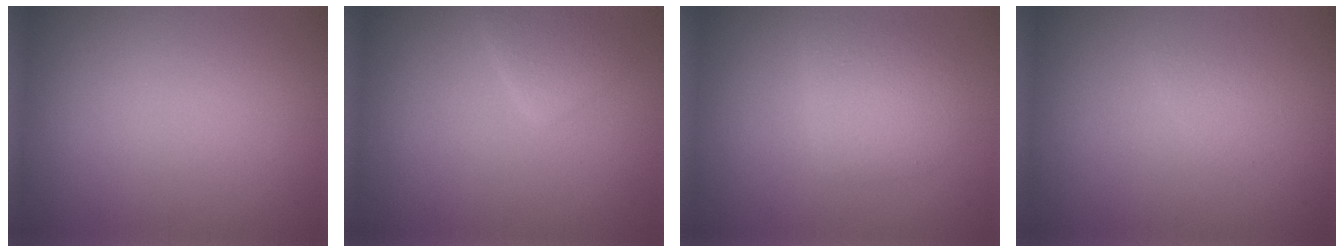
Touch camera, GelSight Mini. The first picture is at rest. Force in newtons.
{"total": 1.9, "press": 1.9, "slide": 0.0}
{"total": 2.6, "press": 2.6, "slide": 0.1}
{"total": 0.8, "press": 0.8, "slide": 0.0}